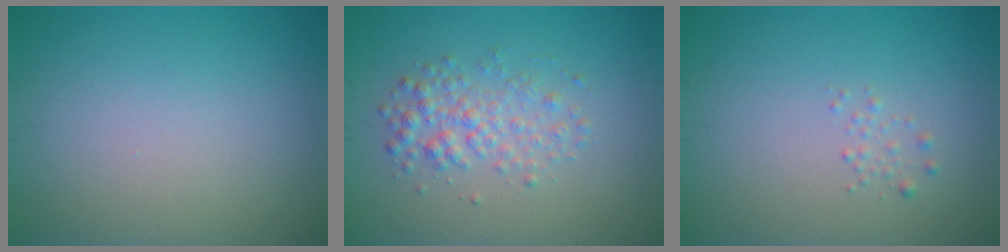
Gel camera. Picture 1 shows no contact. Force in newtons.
{"total": 2.7, "press": 2.7, "slide": 0.1}
{"total": 0.8, "press": 0.8, "slide": 0.0}